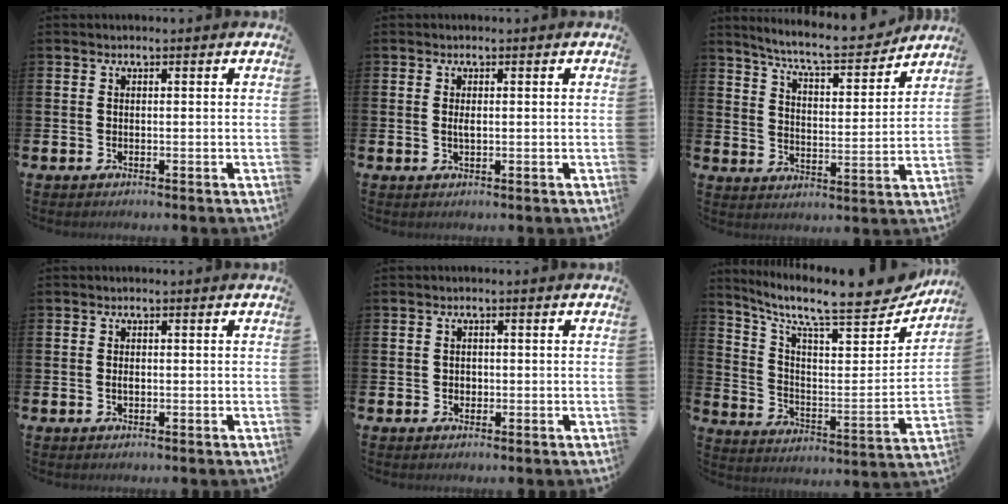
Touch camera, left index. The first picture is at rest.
{"total": 1.1, "force": [0.2, 0.4, 1.0], "torque": [-0.020, 0.003, 0.002]}
{"total": 8.0, "force": [7.5, 0.8, 2.8], "torque": [-0.080, -0.050, 0.128]}
{"total": 0.8, "force": [-0.1, 0.4, 0.6], "torque": [-0.022, 0.006, 0.000]}
{"total": 1.0, "force": [0.1, 0.9, 0.3], "torque": [0.000, 0.005, -0.002]}
{"total": 10.8, "force": [9.3, 2.4, 5.0], "torque": [-0.118, -0.078, 0.152]}